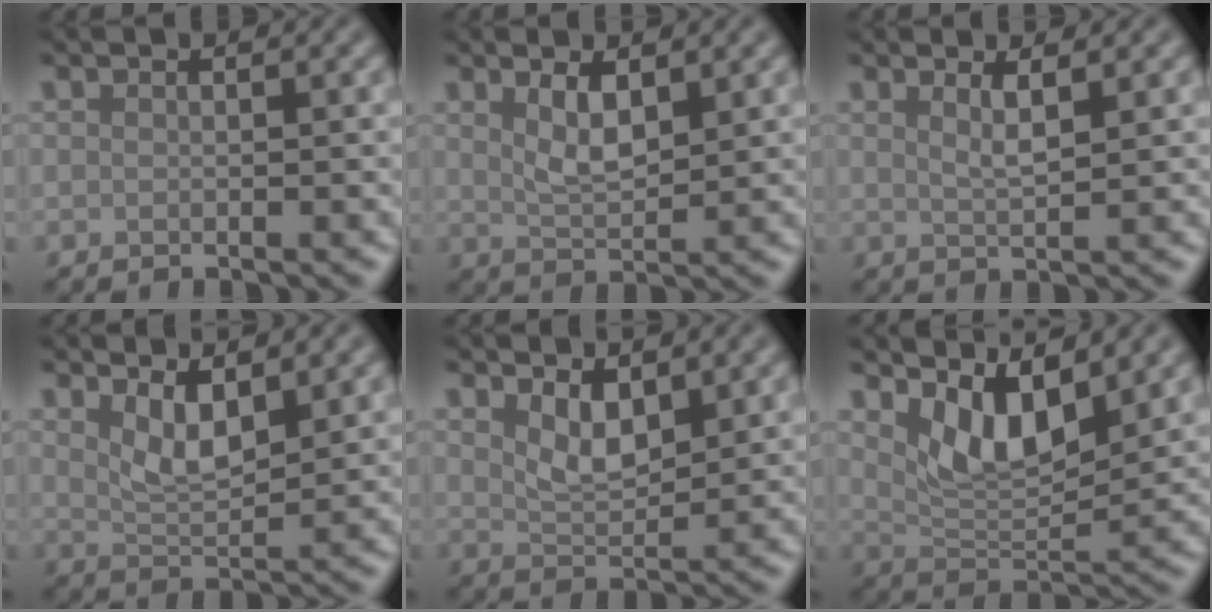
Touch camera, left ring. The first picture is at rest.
{"total": 2.8, "force": [1.5, 0.9, 2.2], "torque": [-0.045, -0.006, 0.031]}
{"total": 2.0, "force": [1.1, 0.5, 1.6], "torque": [-0.021, -0.003, 0.016]}
{"total": 3.3, "force": [1.9, 1.1, 2.5], "torque": [-0.050, -0.010, 0.039]}
{"total": 2.9, "force": [1.7, 1.2, 2.1], "torque": [-0.043, -0.009, 0.035]}
{"total": 5.4, "force": [3.2, 2.0, 3.9], "torque": [-0.079, -0.015, 0.057]}